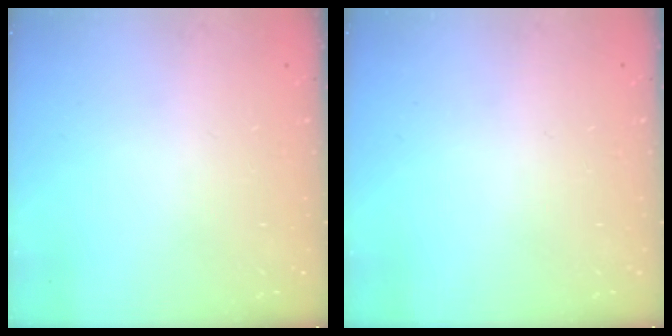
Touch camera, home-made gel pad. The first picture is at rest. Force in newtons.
{"total": 0.0}